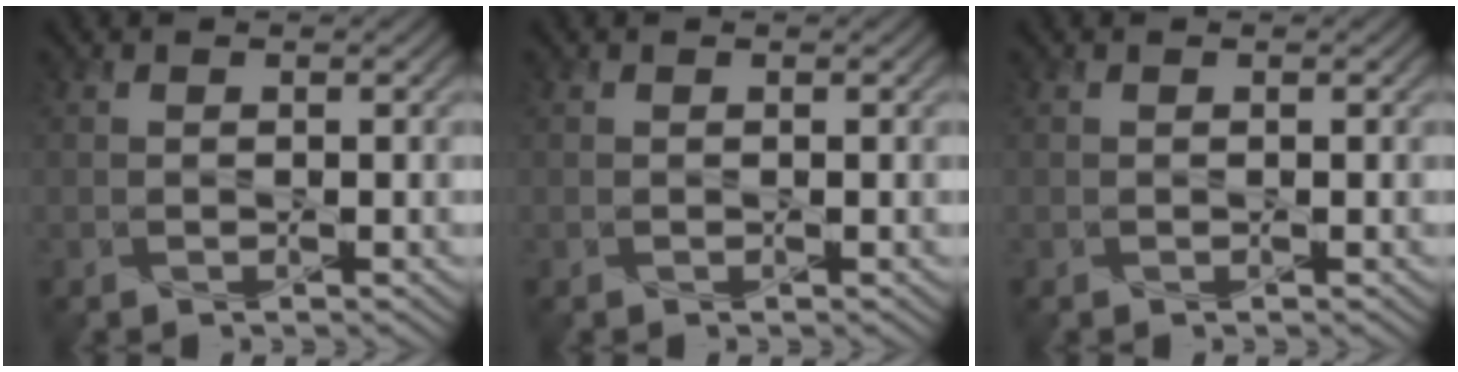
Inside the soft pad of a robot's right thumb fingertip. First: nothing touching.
{"total": 0.0}
{"total": 0.0}